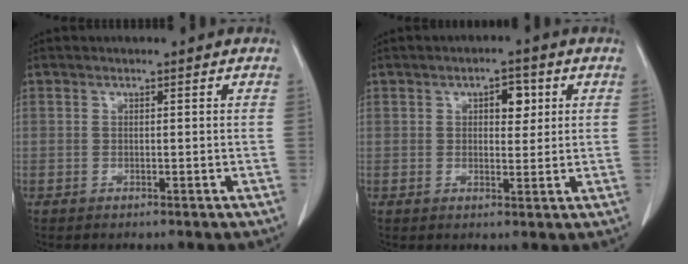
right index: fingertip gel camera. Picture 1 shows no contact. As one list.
[{"total": 3.7, "force": [1.3, 1.9, 2.9], "torque": [-0.041, 0.007, 0.017]}]